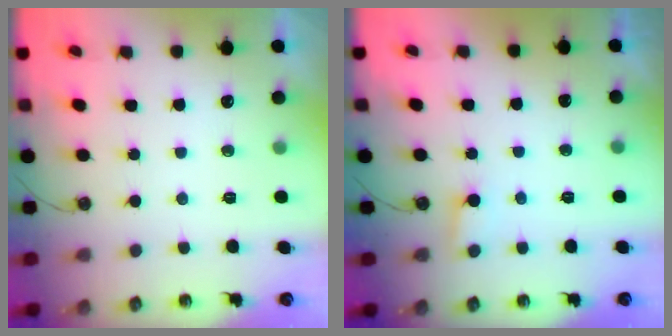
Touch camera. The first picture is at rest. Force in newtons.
{"total": 3.9, "press": 3.9, "slide": 0.3}